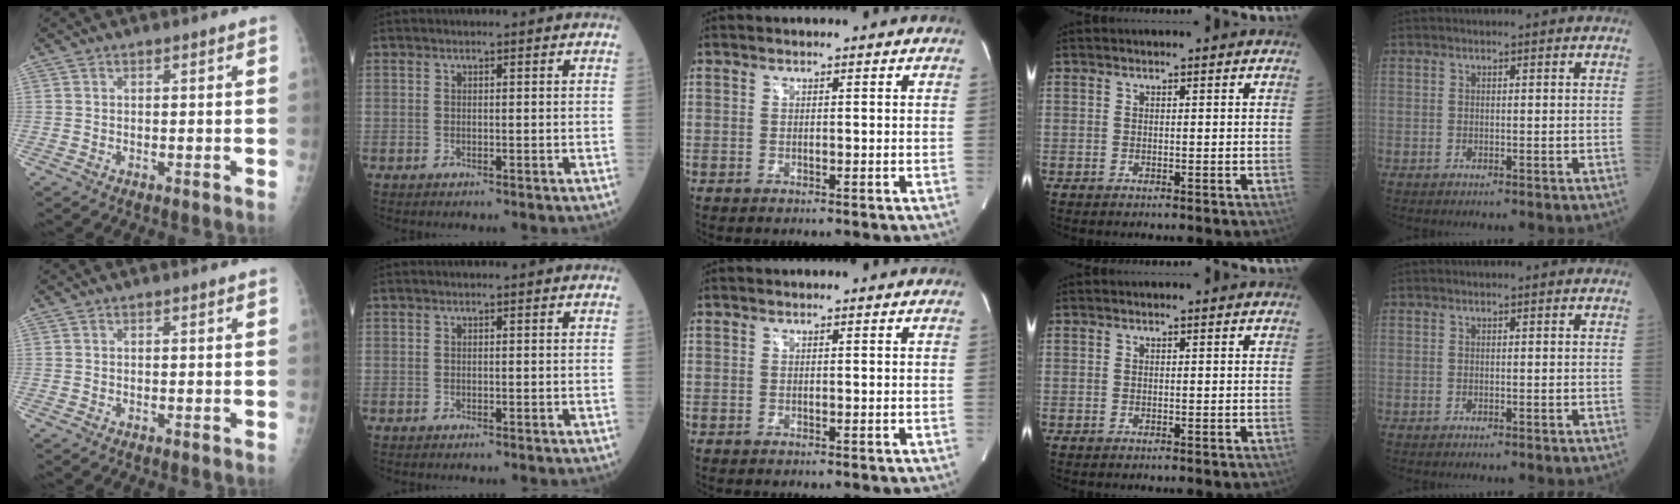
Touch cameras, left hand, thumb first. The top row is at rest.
{}